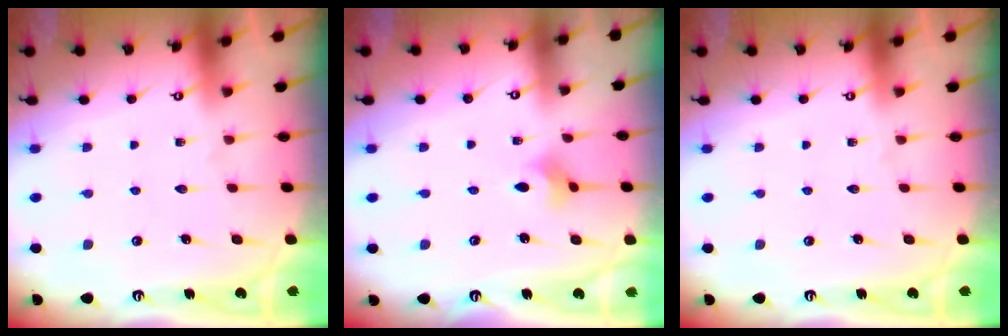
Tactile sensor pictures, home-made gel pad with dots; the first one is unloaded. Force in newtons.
{"total": 2.8, "press": 2.8, "slide": 0.7}
{"total": 0.0}